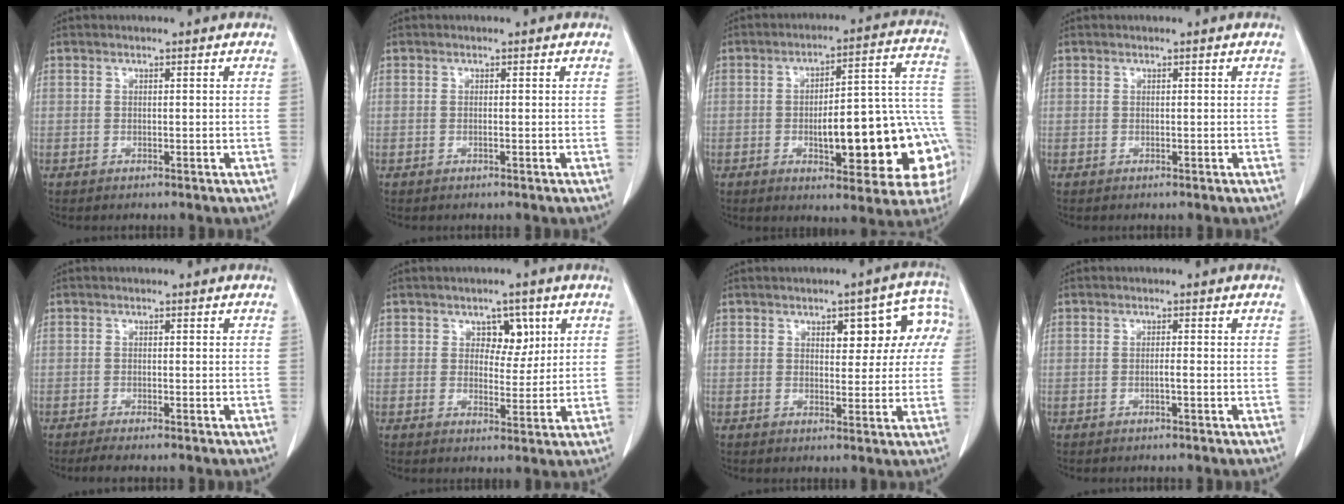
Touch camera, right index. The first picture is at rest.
{"total": 0.0}
{"total": 20.5, "force": [-4.6, 5.4, 19.3], "torque": [-0.173, 0.040, -0.047]}
{"total": 0.0}
{"total": 2.5, "force": [-2.1, 0.0, 1.4], "torque": [-0.021, -0.005, -0.031]}
{"total": 4.5, "force": [1.9, 2.9, 2.8], "torque": [-0.030, 0.006, 0.030]}
{"total": 8.5, "force": [2.8, 4.1, 6.9], "torque": [-0.067, 0.033, 0.032]}
{"total": 0.9, "force": [-0.4, -0.1, 0.8], "torque": [-0.013, 0.001, -0.008]}